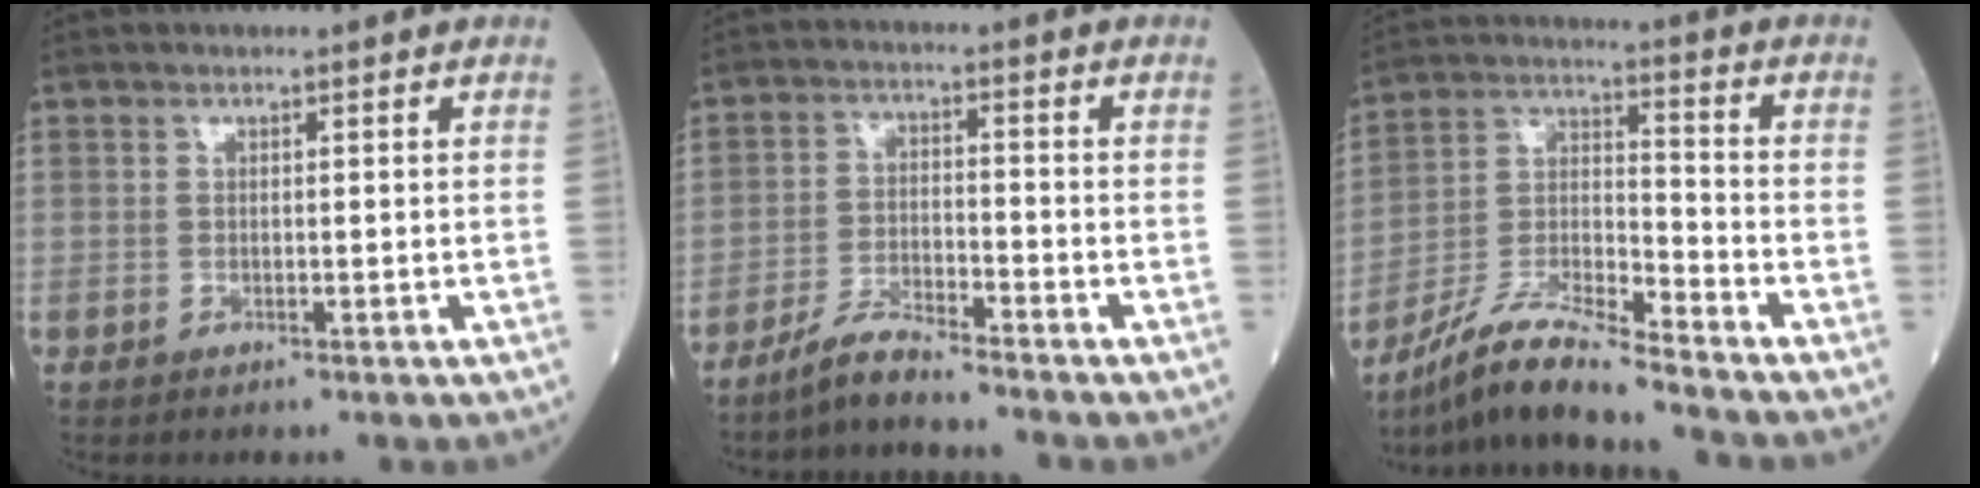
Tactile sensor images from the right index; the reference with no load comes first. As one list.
[{"total": 4.5, "force": [-4.1, -0.2, 1.7], "torque": [-0.035, -0.016, -0.086]}, {"total": 10.8, "force": [-9.7, -0.8, 4.7], "torque": [-0.098, -0.002, -0.187]}]